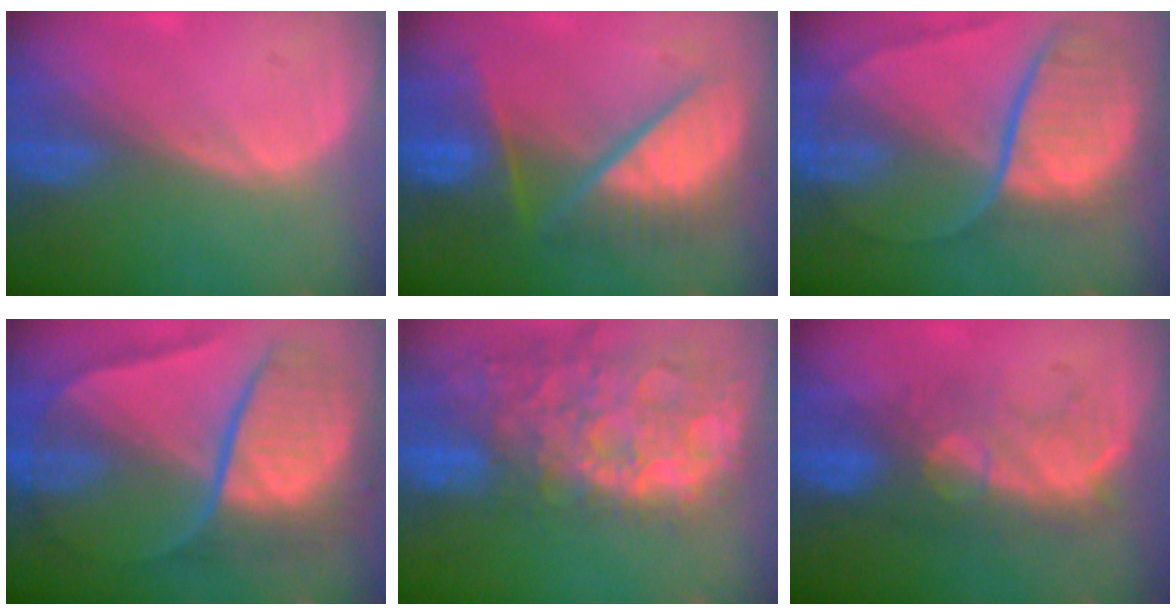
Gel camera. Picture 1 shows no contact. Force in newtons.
{"total": 10.4, "press": 10.3, "slide": 1.3}
{"total": 10.8, "press": 9.0, "slide": 6.0}
{"total": 10.8, "press": 10.8, "slide": 1.1}
{"total": 15.0, "press": 12.2, "slide": 8.8}
{"total": 7.8, "press": 7.7, "slide": 1.2}